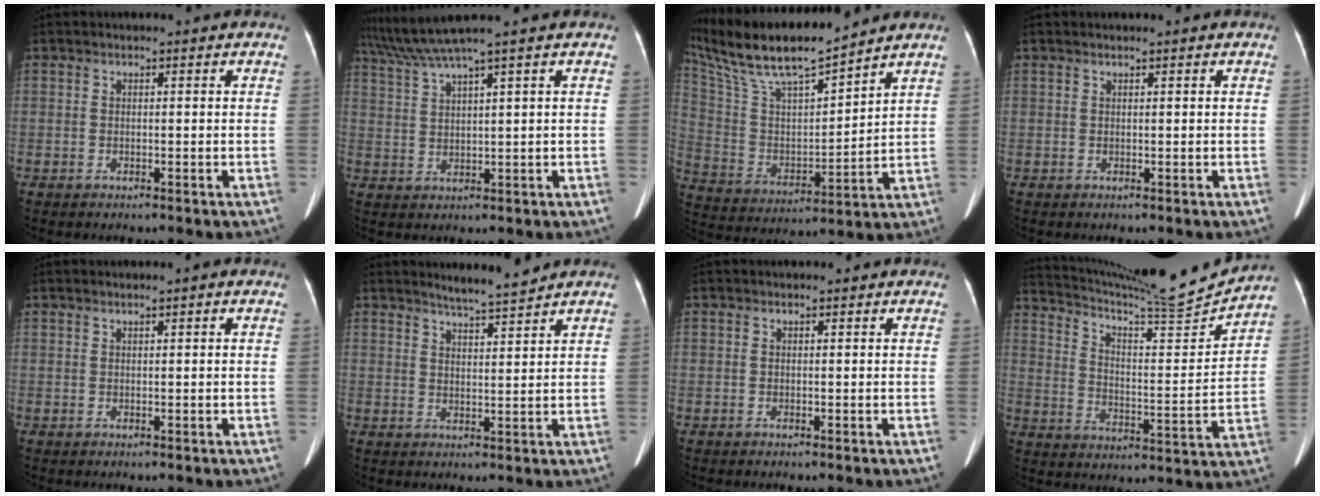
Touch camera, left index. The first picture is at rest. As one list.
[{"total": 5.5, "force": [4.5, -2.2, 2.3], "torque": [-0.062, 0.008, 0.100]}, {"total": 18.2, "force": [15.7, 1.4, 9.2], "torque": [-0.186, 0.014, 0.301]}, {"total": 0.0}, {"total": 0.7, "force": [0.4, 0.0, 0.5], "torque": [-0.008, 0.005, 0.009]}, {"total": 4.5, "force": [4.2, -0.7, 1.5], "torque": [-0.032, -0.006, 0.074]}, {"total": 0.0}, {"total": 17.8, "force": [17.0, -1.3, 4.8], "torque": [-0.099, -0.048, 0.255]}]